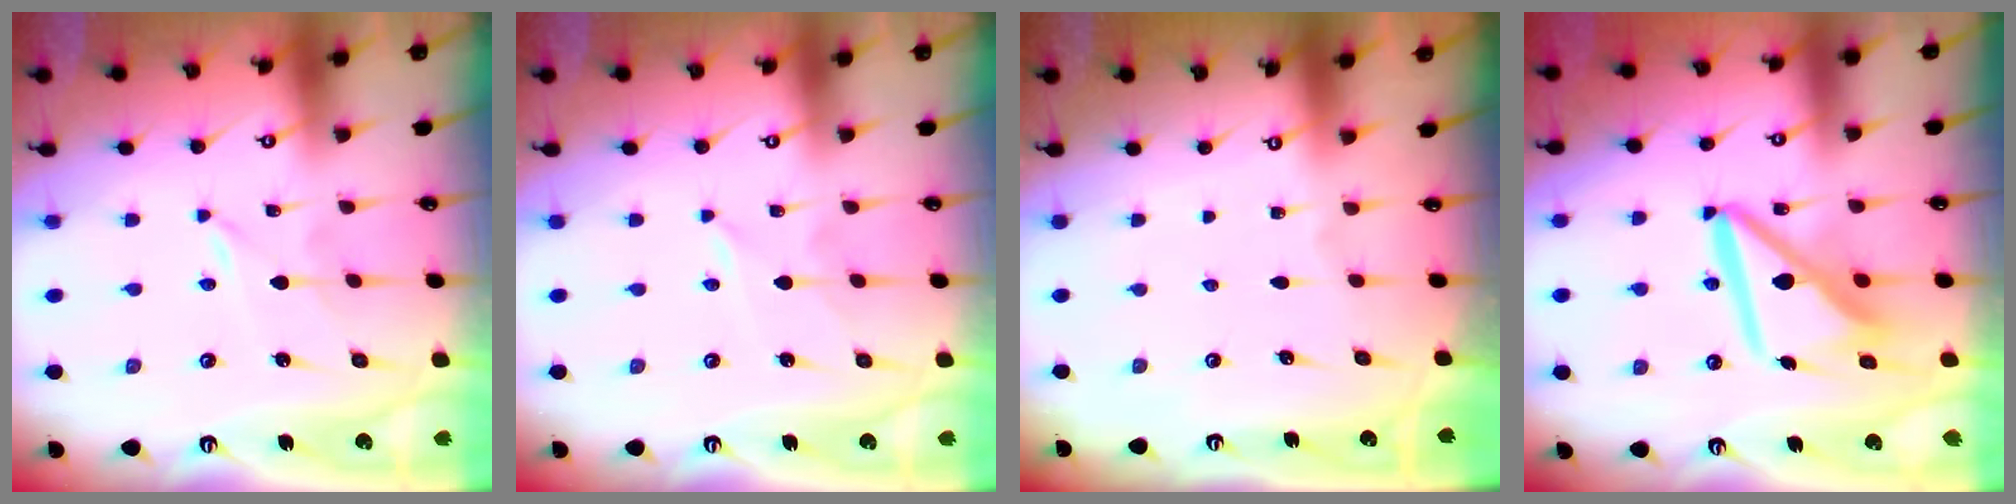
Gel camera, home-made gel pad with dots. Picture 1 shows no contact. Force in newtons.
{"total": 1.4, "press": 1.3, "slide": 0.3}
{"total": 0.0}
{"total": 12.8, "press": 12.8, "slide": 1.3}